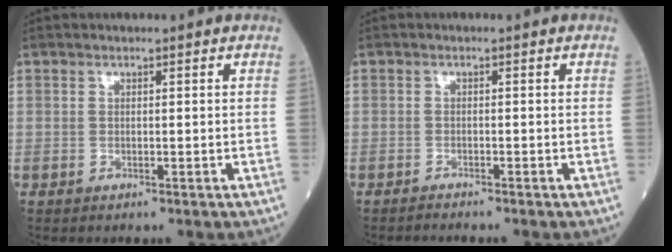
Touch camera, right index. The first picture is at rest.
{"total": 0.8, "force": [-0.7, -0.4, 0.0], "torque": [-0.004, -0.003, -0.015]}